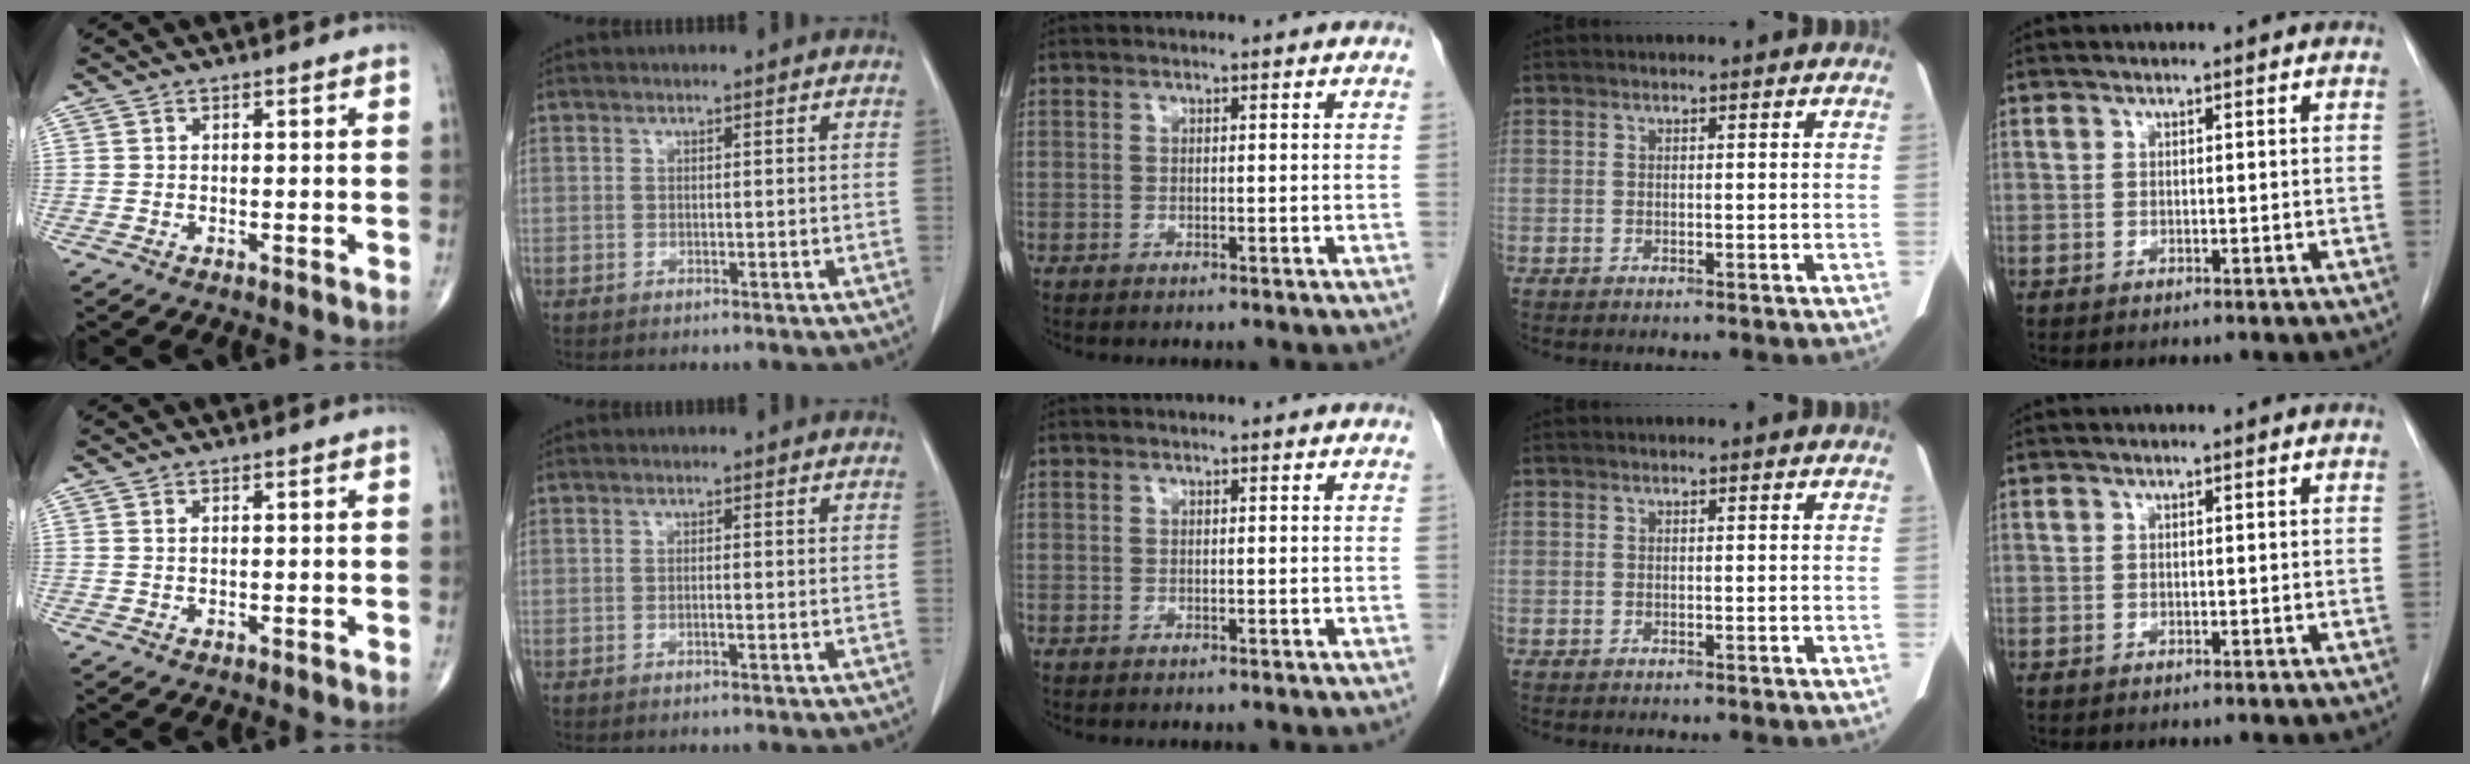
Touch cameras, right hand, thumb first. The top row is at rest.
{"thumb": {"total": 0.7, "force": [0.4, 0.2, 0.5], "torque": [-0.012, 0.002, 0.008]}, "index": {"total": 0.8, "force": [-0.2, 0.0, 0.7], "torque": [-0.013, 0.001, -0.004]}}